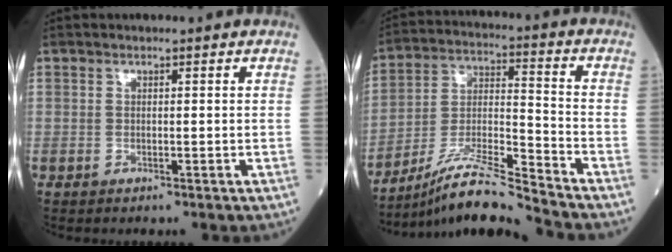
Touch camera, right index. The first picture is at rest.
{"total": 11.2, "force": [-10.1, -1.7, 4.5], "torque": [-0.087, -0.002, -0.190]}